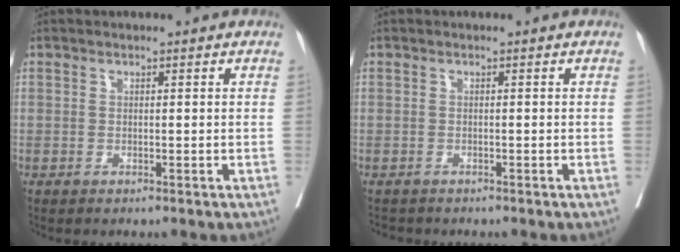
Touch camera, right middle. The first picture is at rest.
{"total": 1.9, "force": [-1.8, 0.8, 0.2], "torque": [-0.007, -0.004, -0.027]}